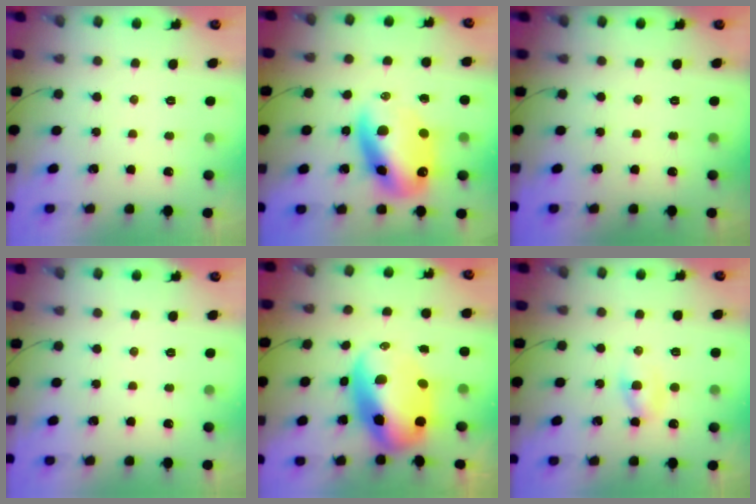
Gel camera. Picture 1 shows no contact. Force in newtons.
{"total": 17.0, "press": 16.5, "slide": 4.3}
{"total": 0.0}
{"total": 0.0}
{"total": 14.6, "press": 14.1, "slide": 3.7}
{"total": 3.3, "press": 3.1, "slide": 1.2}